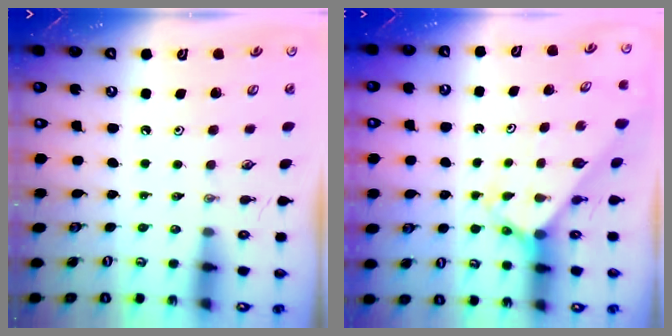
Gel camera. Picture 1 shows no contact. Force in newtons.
{"total": 2.7, "press": 2.7, "slide": 0.2}